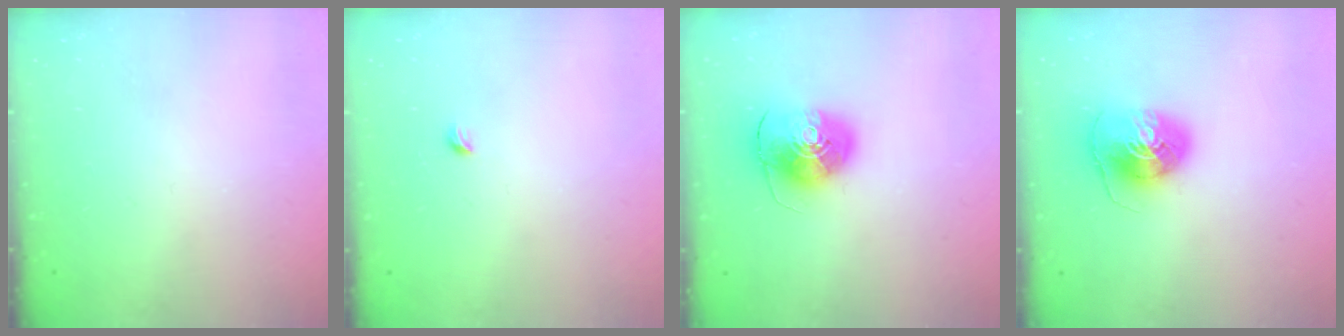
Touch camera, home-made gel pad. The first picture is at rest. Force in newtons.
{"total": 2.7, "press": 2.6, "slide": 0.6}
{"total": 9.3, "press": 9.3, "slide": 1.1}
{"total": 8.2, "press": 8.1, "slide": 0.8}